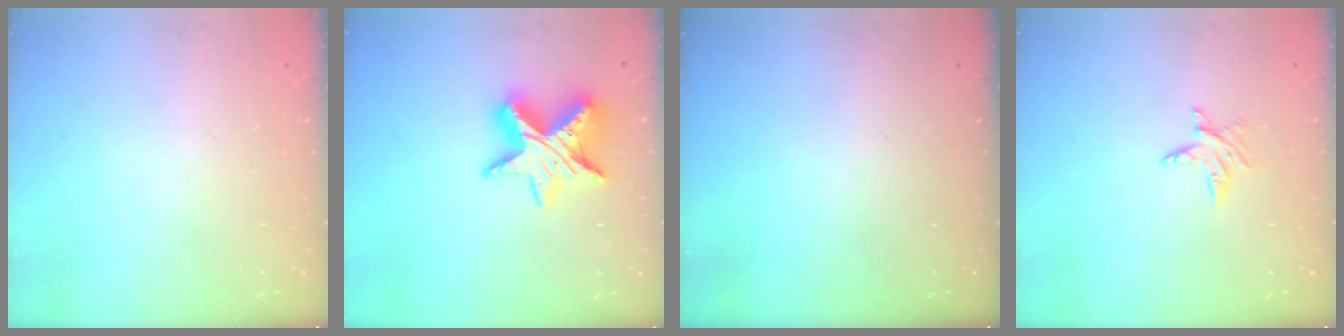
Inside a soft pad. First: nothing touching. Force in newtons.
{"total": 13.7, "press": 13.7, "slide": 0.9}
{"total": 0.0}
{"total": 4.9, "press": 4.8, "slide": 0.6}